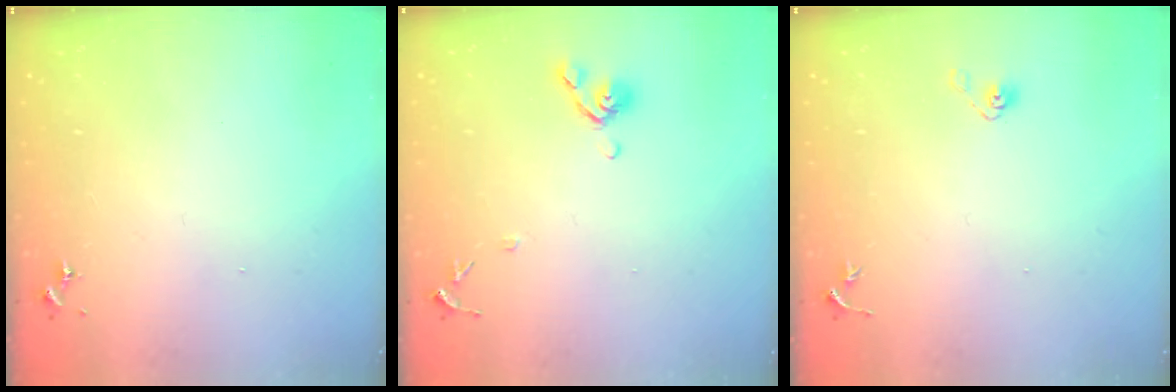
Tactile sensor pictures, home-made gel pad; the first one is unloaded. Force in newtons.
{"total": 7.7, "press": 7.6, "slide": 1.4}
{"total": 3.8, "press": 3.3, "slide": 1.8}